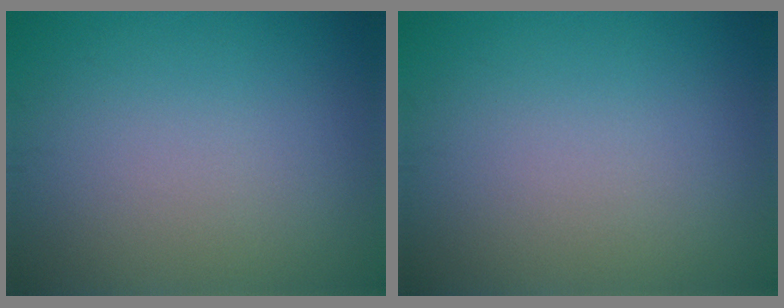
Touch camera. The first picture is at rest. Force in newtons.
{"total": 0.0}